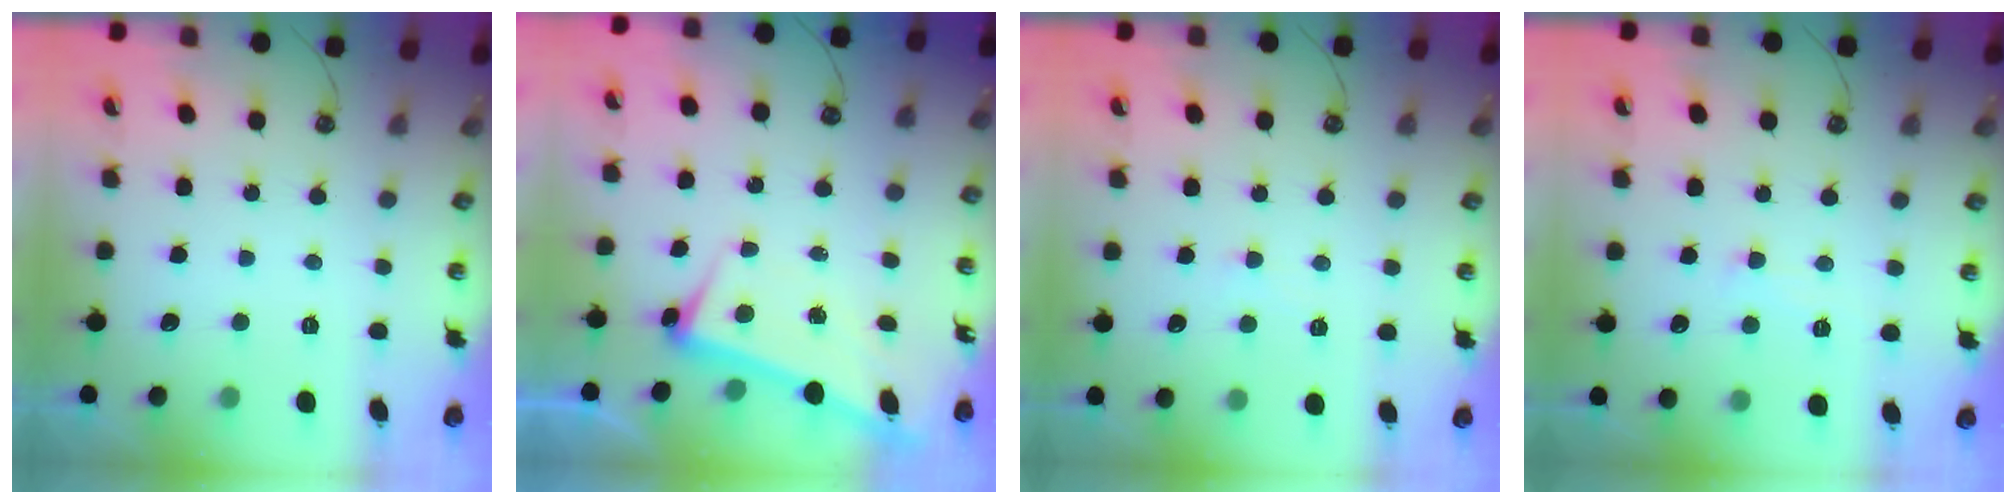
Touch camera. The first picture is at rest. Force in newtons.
{"total": 2.6, "press": 2.4, "slide": 1.1}
{"total": 1.0, "press": 1.0, "slide": 0.2}
{"total": 0.8, "press": 0.6, "slide": 0.5}